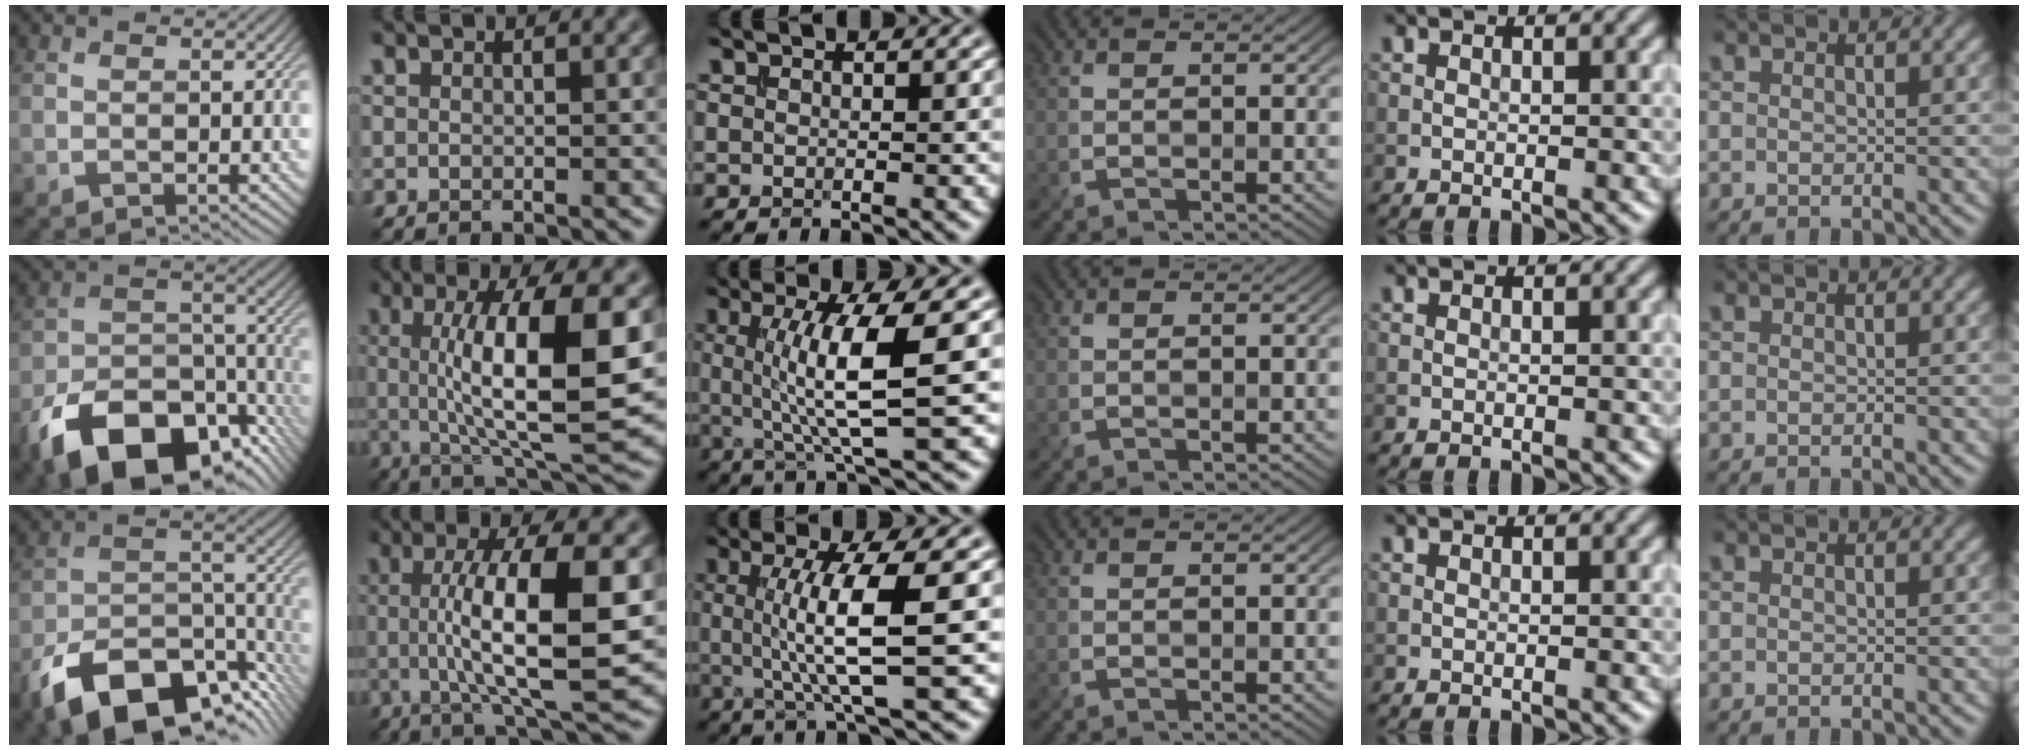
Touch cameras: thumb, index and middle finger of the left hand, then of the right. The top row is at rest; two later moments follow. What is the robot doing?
{"motion": "insert", "object": "drawer"}